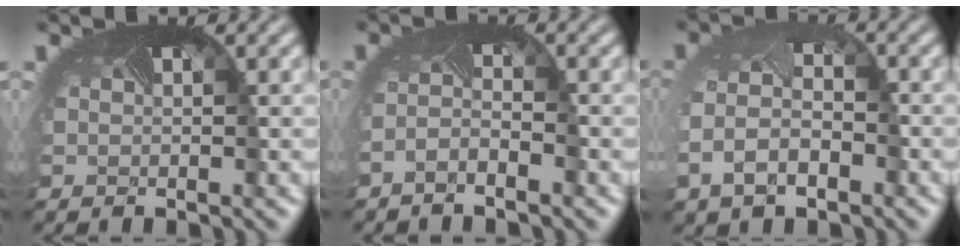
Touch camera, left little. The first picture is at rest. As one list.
[{"total": 1.6, "force": [-1.5, -0.2, 0.5], "torque": [-0.021, -0.005, -0.031]}, {"total": 4.6, "force": [-2.0, 2.8, 3.0], "torque": [-0.072, -0.017, -0.037]}]